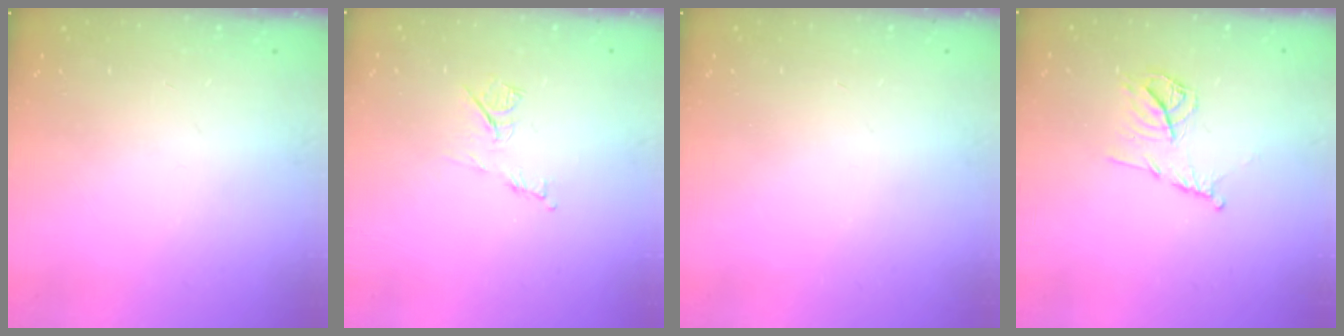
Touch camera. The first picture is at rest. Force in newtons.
{"total": 6.6, "press": 6.5, "slide": 0.9}
{"total": 0.0}
{"total": 9.8, "press": 9.8, "slide": 0.6}